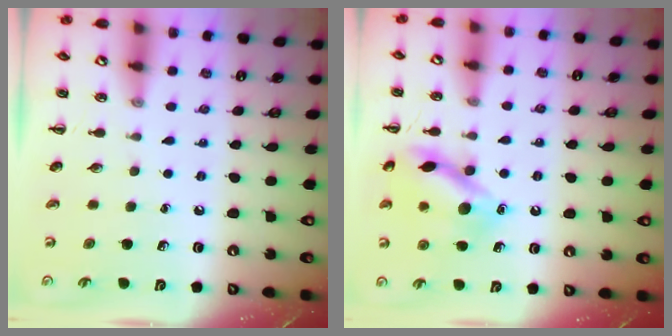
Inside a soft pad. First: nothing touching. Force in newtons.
{"total": 14.4, "press": 14.3, "slide": 1.4}